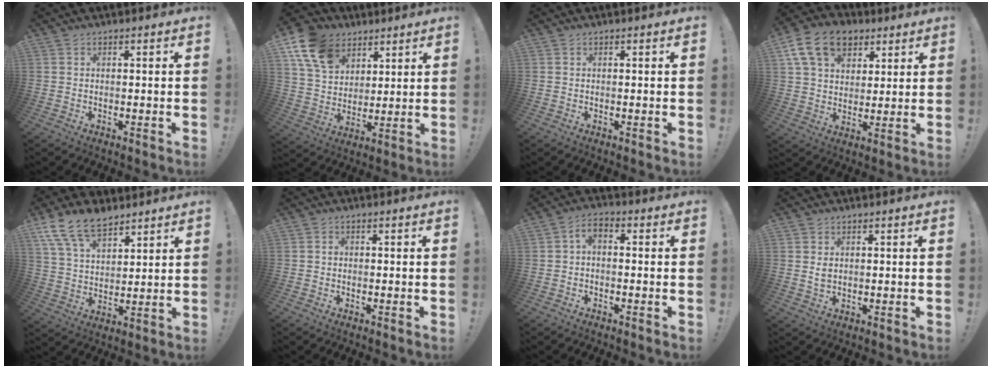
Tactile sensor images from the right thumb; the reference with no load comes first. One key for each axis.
{"total": 14.8, "fx": 8.0, "fy": 10.5, "fz": 6.8, "tx": -0.125, "ty": -0.031, "tz": 0.159}
{"total": 0.0}
{"total": 16.0, "fx": 7.8, "fy": 11.2, "fz": 8.4, "tx": -0.138, "ty": -0.029, "tz": 0.149}
{"total": 13.5, "fx": 9.6, "fy": 6.8, "fz": 6.6, "tx": -0.126, "ty": -0.049, "tz": 0.183}
{"total": 0.7, "fx": -0.3, "fy": 0.6, "fz": 0.1, "tx": -0.006, "ty": 0.004, "tz": -0.005}
{"total": 3.2, "fx": -0.9, "fy": 1.7, "fz": 2.6, "tx": -0.055, "ty": 0.006, "tz": -0.018}
{"total": 2.1, "fx": 0.7, "fy": 1.5, "fz": 1.3, "tx": -0.020, "ty": 0.000, "tz": 0.012}